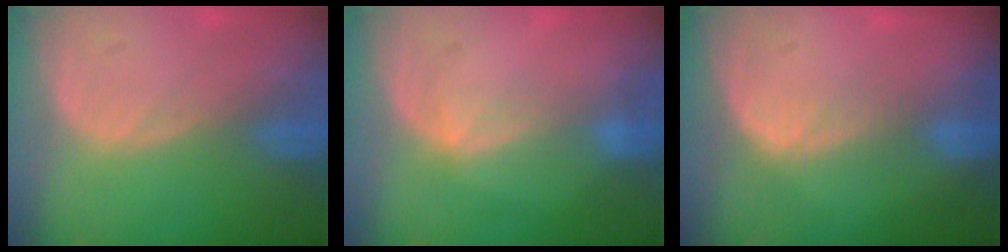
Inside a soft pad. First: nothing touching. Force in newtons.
{"total": 2.4, "press": 2.4, "slide": 0.4}
{"total": 2.5, "press": 2.0, "slide": 1.6}